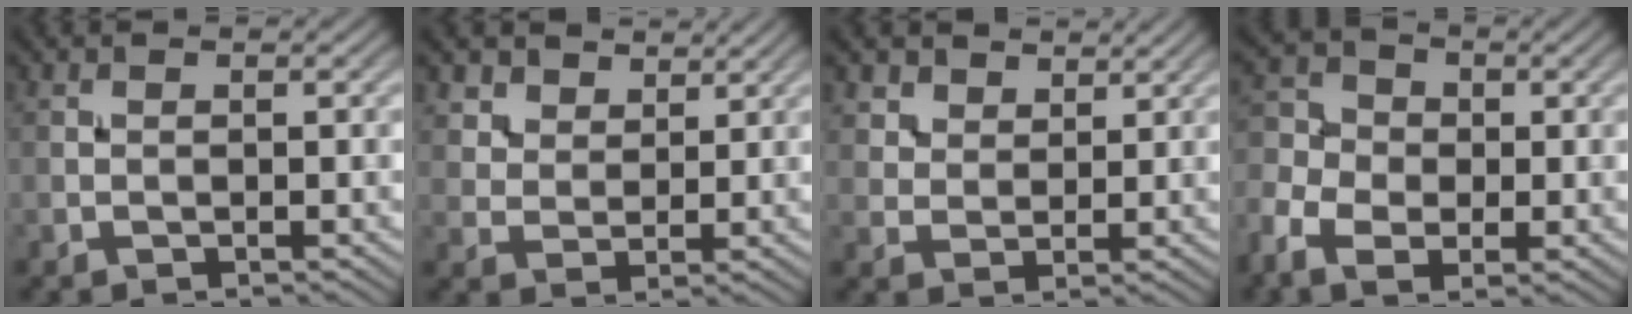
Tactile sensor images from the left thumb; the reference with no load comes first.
{"total": 5.1, "force": [3.6, 3.1, 1.7], "torque": [-0.052, -0.020, 0.086]}
{"total": 4.6, "force": [3.3, 2.8, 1.5], "torque": [-0.047, -0.015, 0.079]}
{"total": 7.4, "force": [-2.4, 5.3, 4.6], "torque": [-0.118, -0.006, -0.059]}